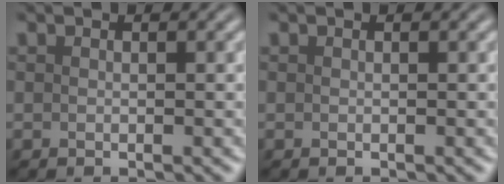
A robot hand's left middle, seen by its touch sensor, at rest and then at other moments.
{"total": 0.0}